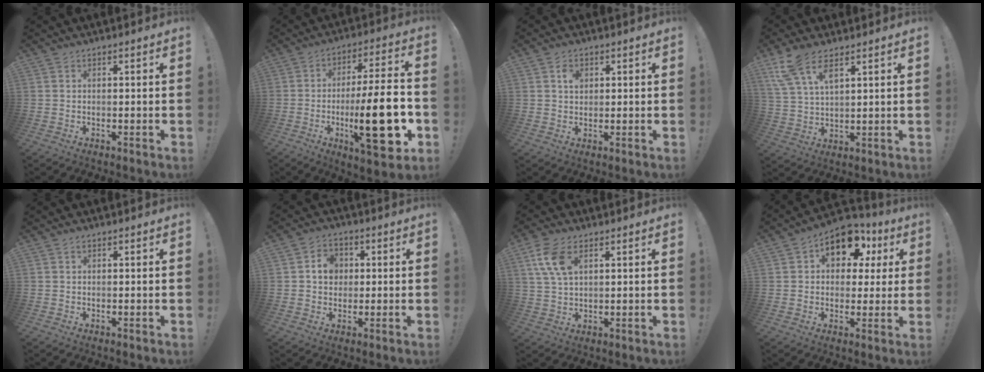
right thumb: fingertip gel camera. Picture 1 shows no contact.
{"total": 23.7, "force": [-5.3, 6.5, 22.2], "torque": [-0.341, 0.009, -0.081]}
{"total": 3.2, "force": [1.1, 2.4, 1.9], "torque": [-0.017, -0.003, 0.014]}
{"total": 9.6, "force": [6.5, 3.3, 6.2], "torque": [-0.119, -0.026, 0.123]}
{"total": 0.6, "force": [0.3, 0.4, 0.2], "torque": [0.001, -0.002, 0.005]}
{"total": 6.8, "force": [1.3, 5.8, 3.2], "torque": [-0.046, 0.003, 0.025]}
{"total": 9.2, "force": [4.0, 5.0, 6.6], "torque": [-0.134, -0.006, 0.076]}
{"total": 13.3, "force": [5.3, 9.2, 8.1], "torque": [-0.105, -0.017, 0.098]}